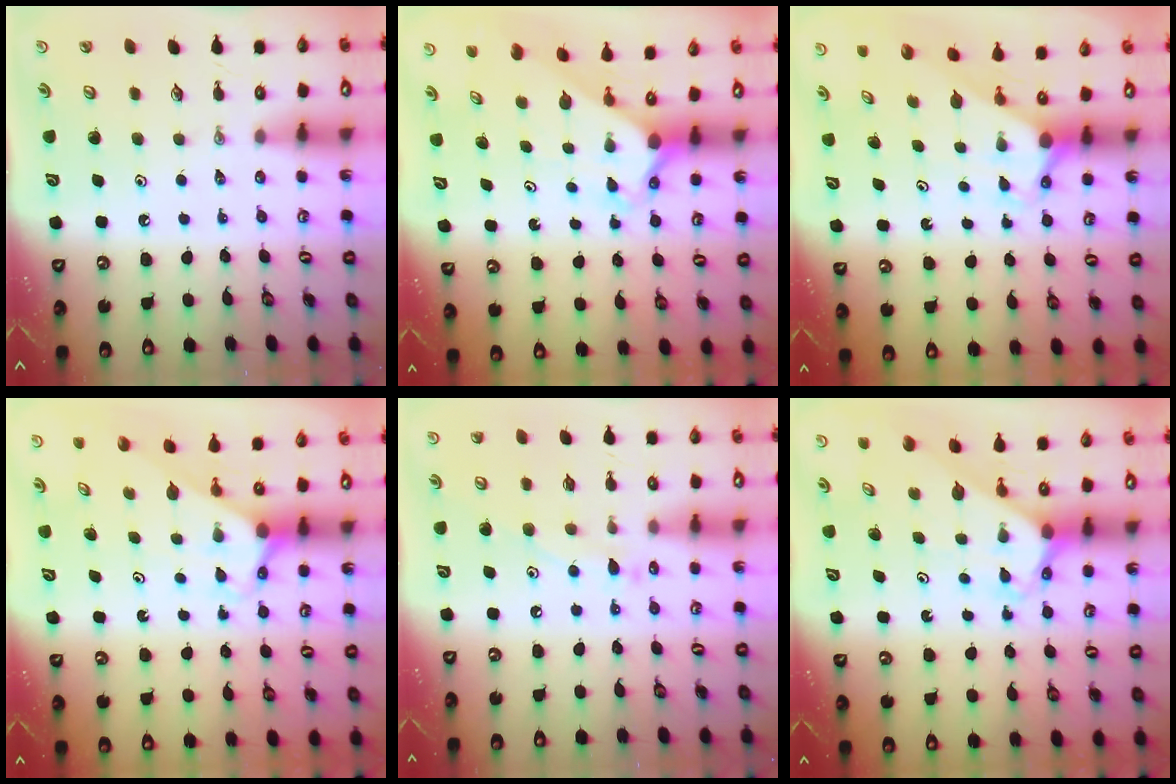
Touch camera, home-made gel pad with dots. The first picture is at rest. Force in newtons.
{"total": 2.6, "press": 2.6, "slide": 0.2}
{"total": 2.9, "press": 2.9, "slide": 0.0}
{"total": 2.7, "press": 2.7, "slide": 0.2}
{"total": 7.9, "press": 7.8, "slide": 0.5}
{"total": 2.6, "press": 2.6, "slide": 0.2}